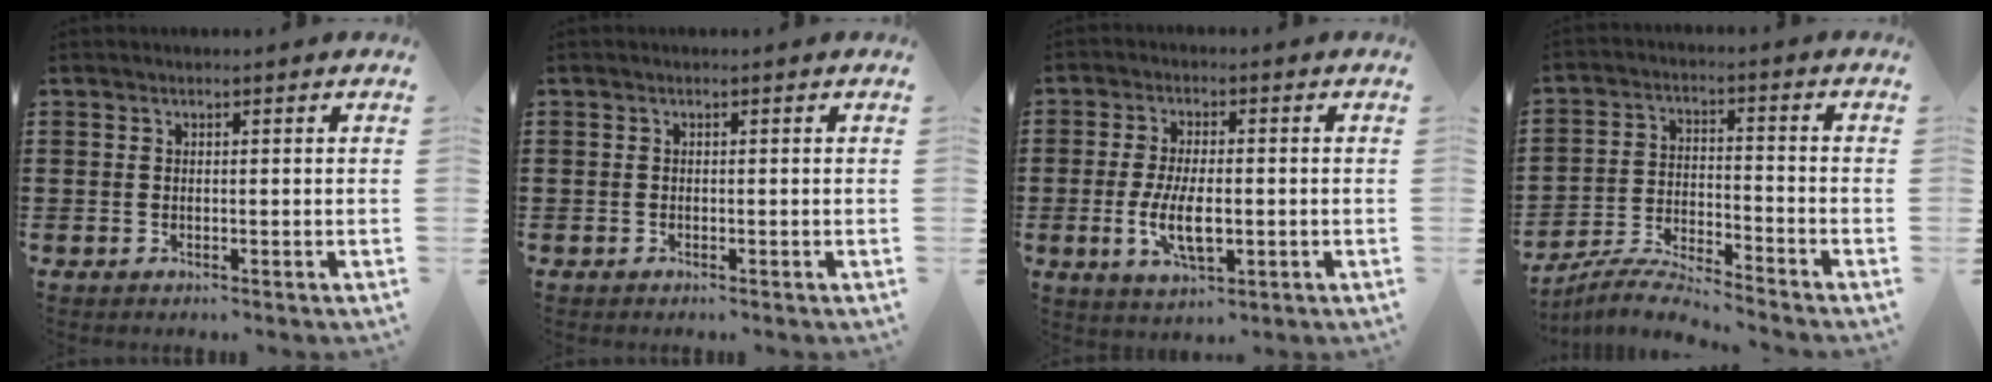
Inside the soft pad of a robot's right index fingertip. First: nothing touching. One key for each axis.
{"total": 0.0}
{"total": 7.0, "fx": -1.4, "fy": 3.1, "fz": 6.2, "tx": -0.126, "ty": -0.009, "tz": -0.030}
{"total": 5.9, "fx": -5.8, "fy": -0.1, "fz": 1.3, "tx": -0.043, "ty": -0.004, "tz": -0.117}